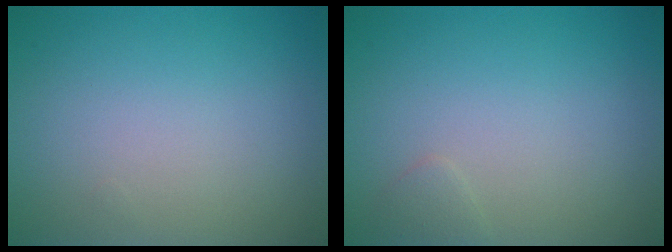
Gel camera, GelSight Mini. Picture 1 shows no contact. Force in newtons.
{"total": 0.8, "press": 0.8, "slide": 0.0}